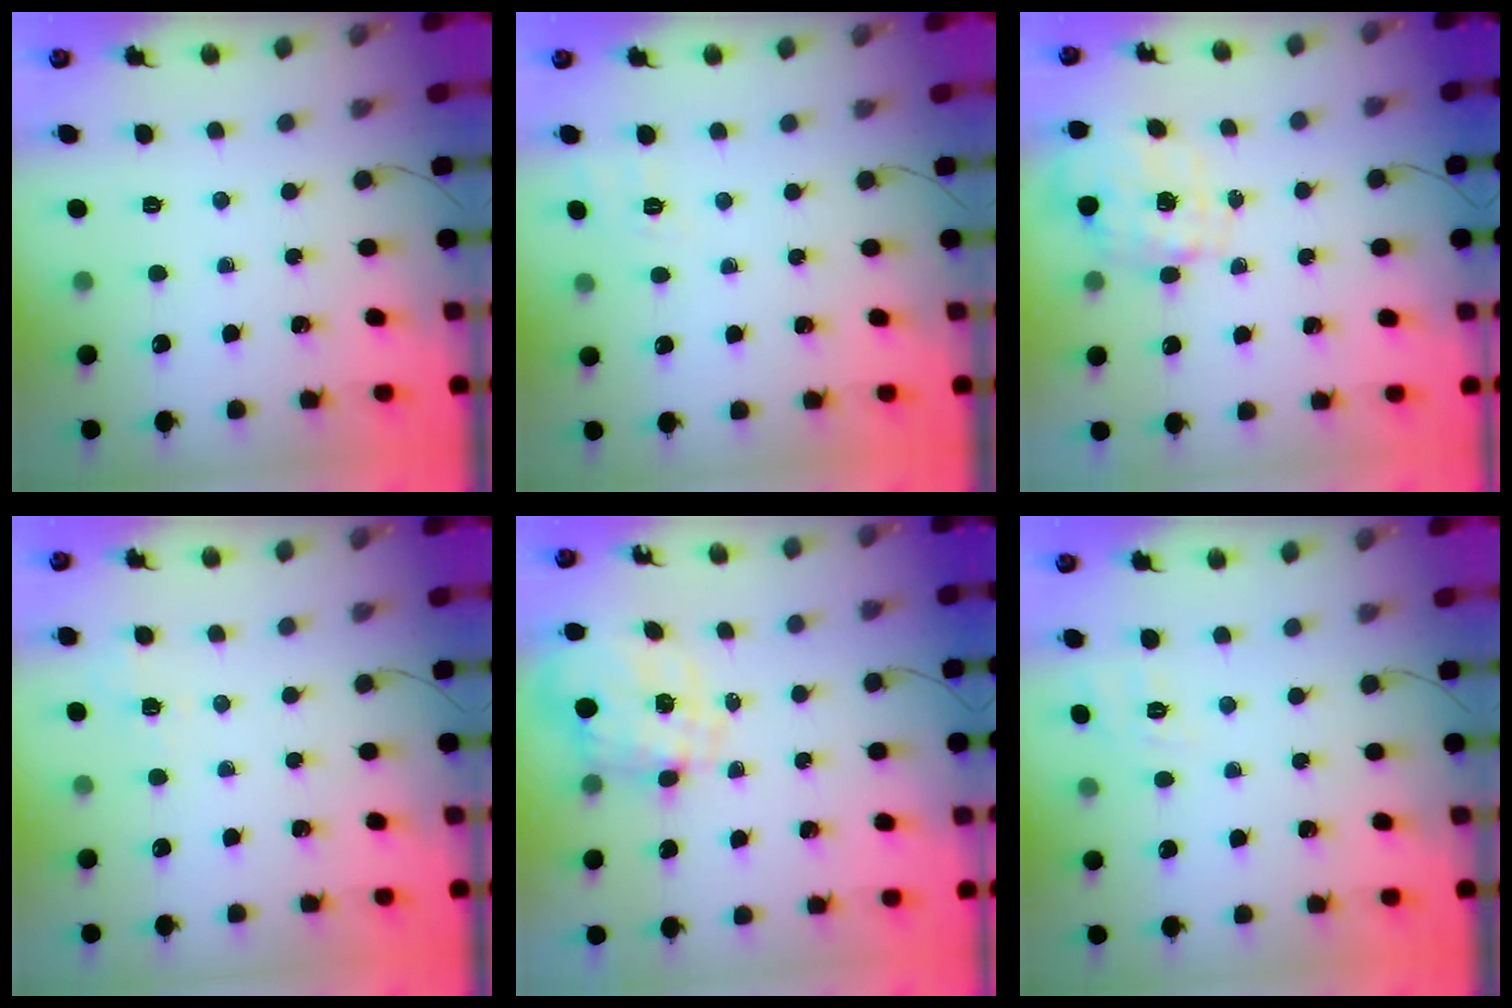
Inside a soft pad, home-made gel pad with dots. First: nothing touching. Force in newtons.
{"total": 2.1, "press": 0.8, "slide": 2.0}
{"total": 2.8, "press": 2.7, "slide": 0.9}
{"total": 5.6, "press": 5.3, "slide": 1.6}
{"total": 2.2, "press": 1.8, "slide": 1.3}
{"total": 6.2, "press": 5.8, "slide": 2.3}